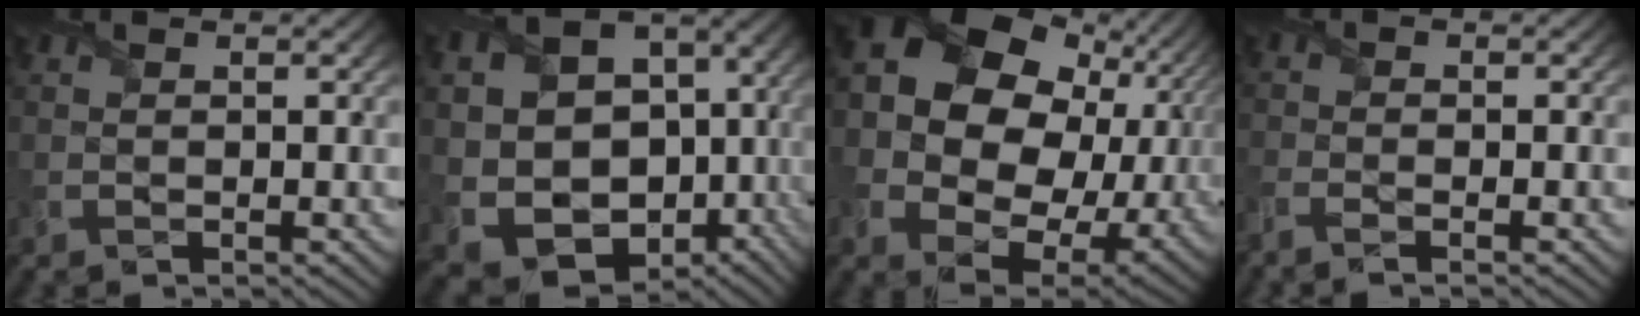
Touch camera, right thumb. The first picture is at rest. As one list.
[{"total": 15.7, "force": [-1.3, 12.4, 9.5], "torque": [-0.193, -0.032, 0.011]}, {"total": 17.9, "force": [1.1, 13.3, 11.9], "torque": [-0.246, -0.021, 0.048]}, {"total": 2.5, "force": [-1.9, 0.5, 1.6], "torque": [-0.048, -0.003, -0.041]}]